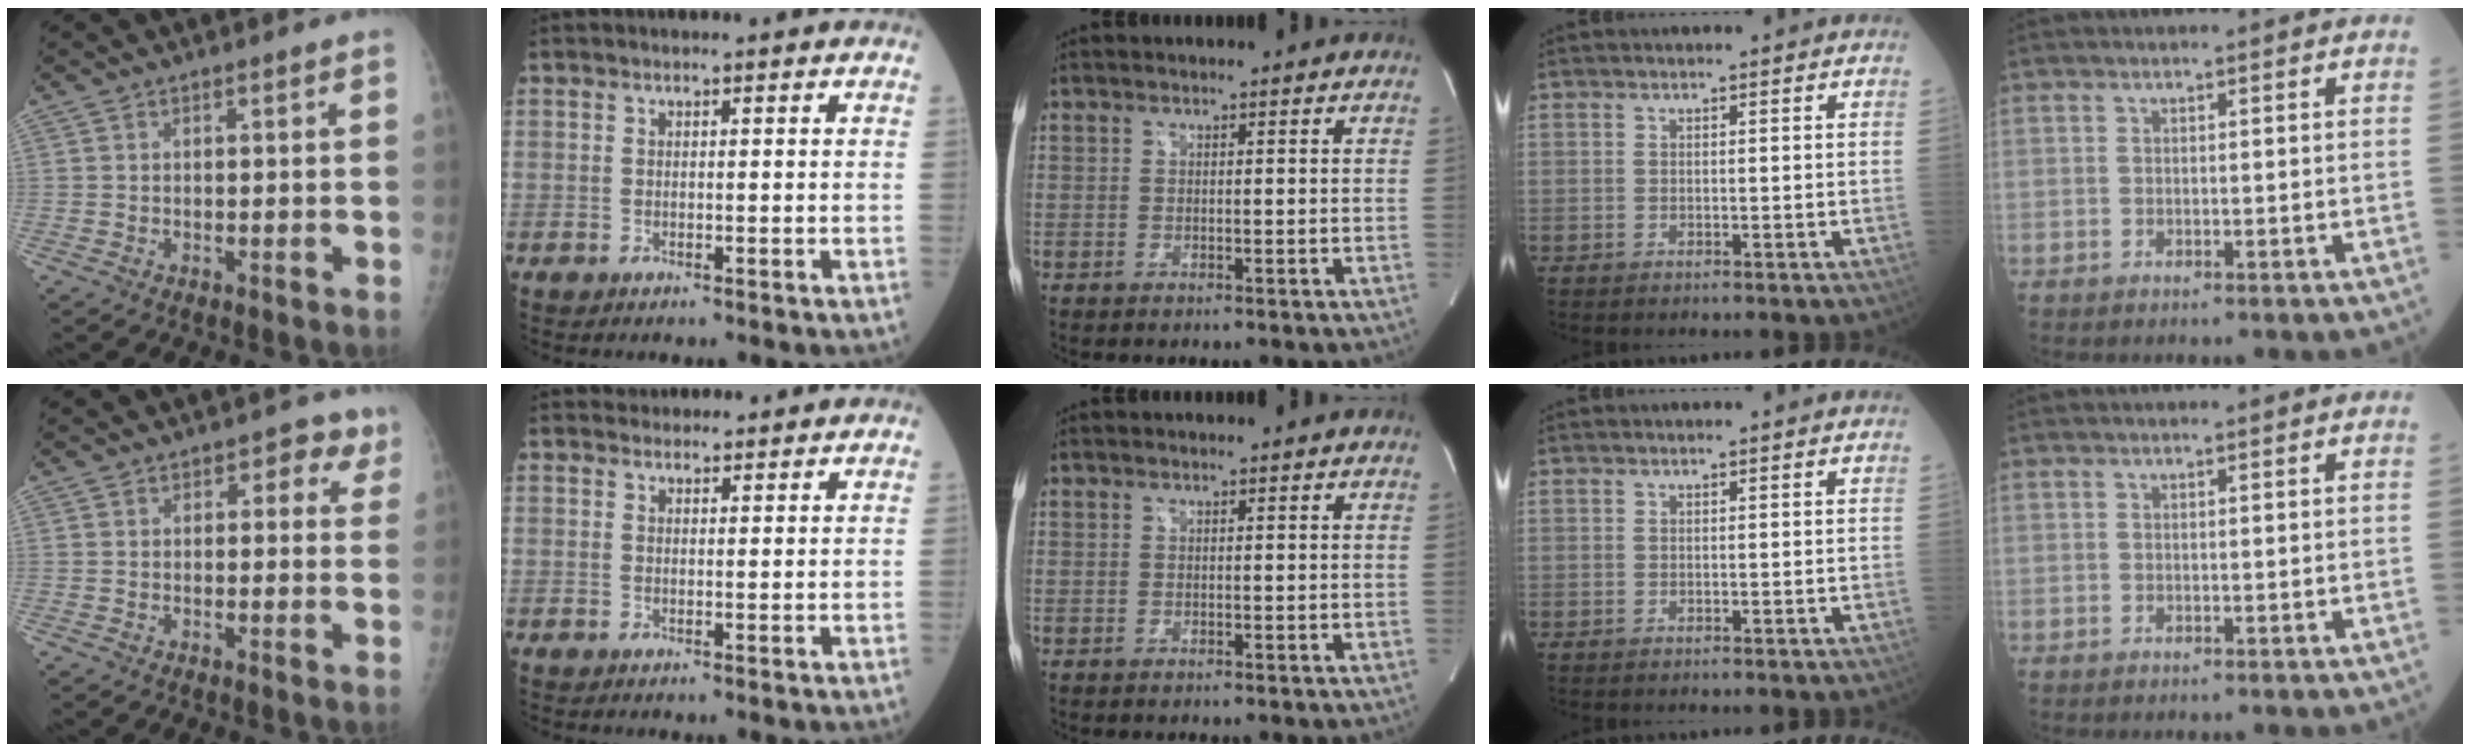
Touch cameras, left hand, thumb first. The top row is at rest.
{"thumb": {"total": 4.1, "force": [2.1, 2.8, 2.0], "torque": [0.020, -0.003, 0.015]}, "index": {"total": 3.5, "force": [3.3, 1.1, 0.2], "torque": [-0.003, 0.020, 0.044]}}